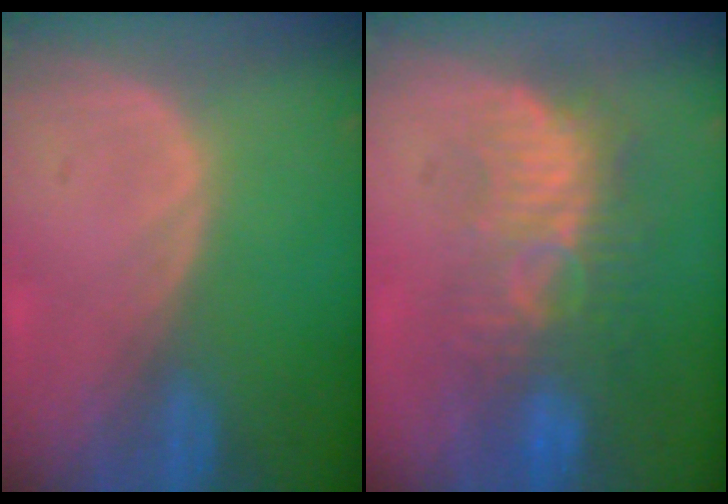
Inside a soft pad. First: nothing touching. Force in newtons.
{"total": 9.1, "press": 8.5, "slide": 3.3}